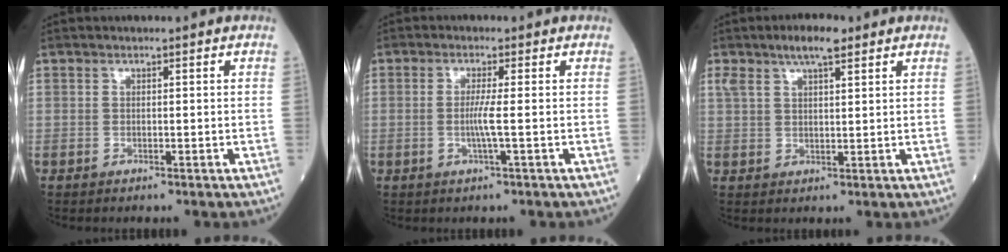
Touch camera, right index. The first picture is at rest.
{"total": 3.0, "force": [-0.3, -0.6, 3.0], "torque": [-0.062, -0.004, -0.008]}
{"total": 5.6, "force": [3.9, 1.4, 3.8], "torque": [-0.076, 0.014, 0.068]}